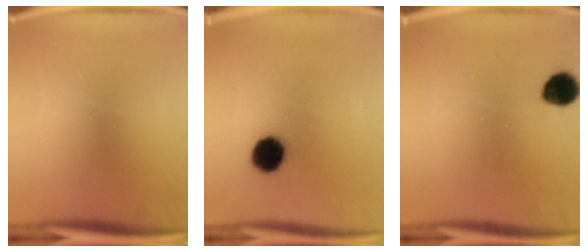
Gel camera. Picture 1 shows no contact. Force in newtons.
{"total": 8.5}
{"total": 7.5}